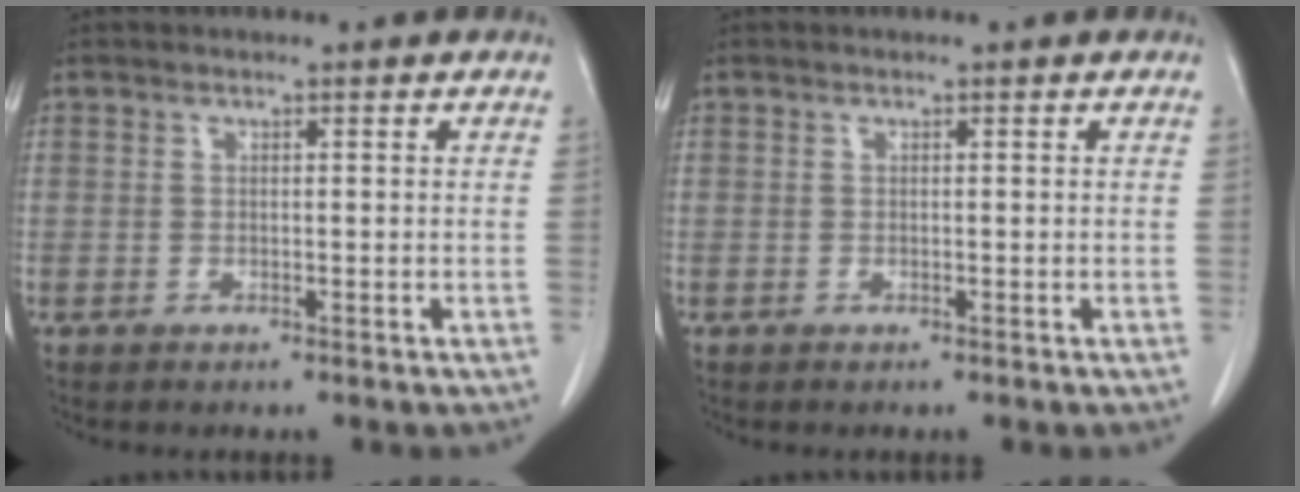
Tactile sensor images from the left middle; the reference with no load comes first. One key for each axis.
{"total": 0.0}